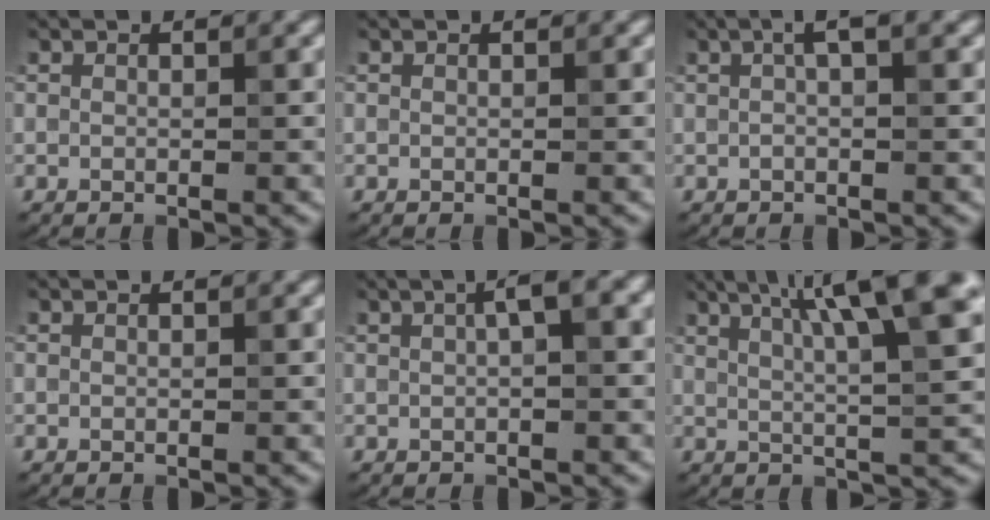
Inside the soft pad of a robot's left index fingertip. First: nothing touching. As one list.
[{"total": 0.0}, {"total": 2.0, "force": [0.6, 0.4, 1.8], "torque": [-0.031, 0.008, 0.008]}, {"total": 0.0}, {"total": 2.8, "force": [0.7, 0.5, 2.7], "torque": [-0.042, 0.015, 0.010]}, {"total": 11.1, "force": [5.1, 2.5, 9.6], "torque": [-0.108, 0.032, 0.067]}]